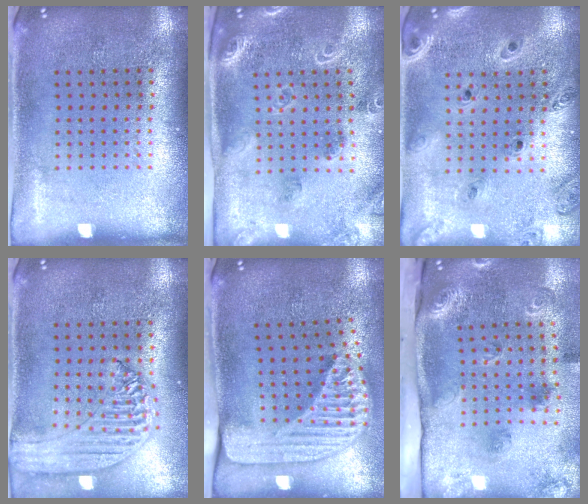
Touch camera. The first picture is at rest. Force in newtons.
{"total": 1.9, "press": 1.8, "slide": 0.3}
{"total": 1.3, "press": 1.3, "slide": 0.1}
{"total": 1.7, "press": 1.6, "slide": 0.5}
{"total": 2.4, "press": 1.7, "slide": 1.7}
{"total": 2.5, "press": 1.9, "slide": 1.7}